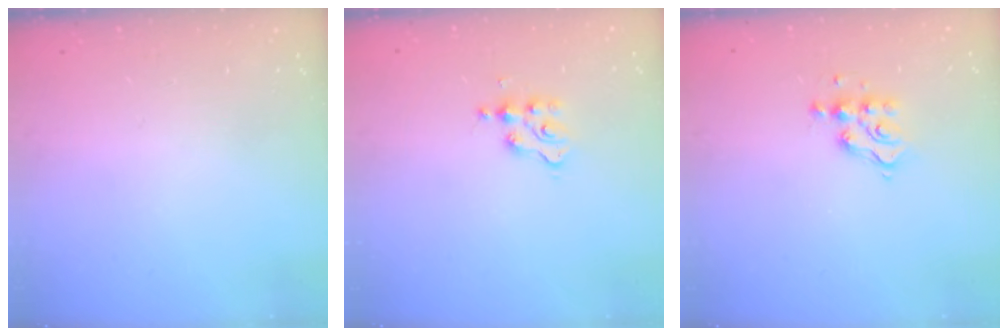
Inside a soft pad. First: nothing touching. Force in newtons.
{"total": 2.7, "press": 2.6, "slide": 0.3}
{"total": 6.5, "press": 6.5, "slide": 0.3}